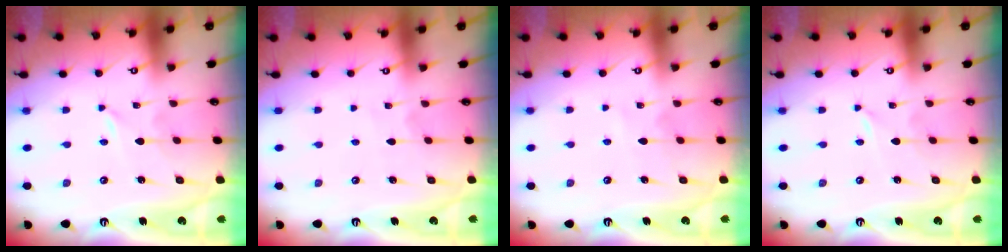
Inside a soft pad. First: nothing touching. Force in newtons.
{"total": 1.7, "press": 1.7, "slide": 0.2}
{"total": 3.8, "press": 3.8, "slide": 0.4}
{"total": 0.0}